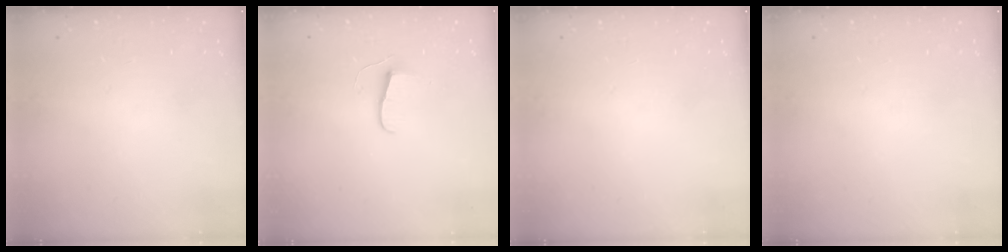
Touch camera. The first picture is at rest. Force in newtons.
{"total": 6.8, "press": 6.8, "slide": 0.5}
{"total": 0.0}
{"total": 0.0}